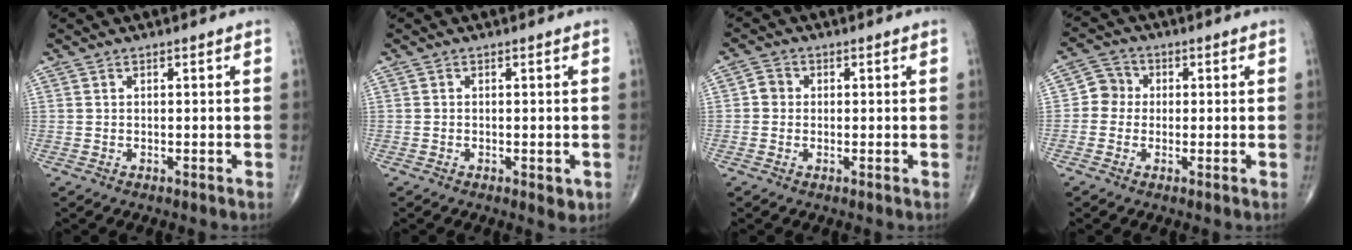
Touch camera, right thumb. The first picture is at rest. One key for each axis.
{"total": 2.2, "fx": -0.7, "fy": 1.0, "fz": 1.8, "tx": -0.018, "ty": -0.002, "tz": -0.008}
{"total": 2.4, "fx": -0.1, "fy": 2.2, "fz": 0.9, "tx": -0.003, "ty": 0.006, "tz": -0.007}
{"total": 4.4, "fx": -0.2, "fy": 4.1, "fz": 1.4, "tx": 0.000, "ty": 0.012, "tz": -0.016}